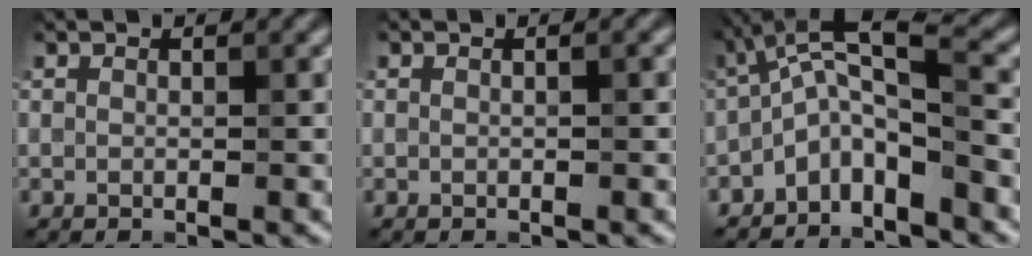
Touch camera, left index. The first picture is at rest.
{"total": 0.7, "force": [0.0, 0.1, 0.7], "torque": [-0.010, 0.000, -0.003]}
{"total": 4.8, "force": [-2.7, 1.2, 3.8], "torque": [-0.075, 0.013, -0.057]}